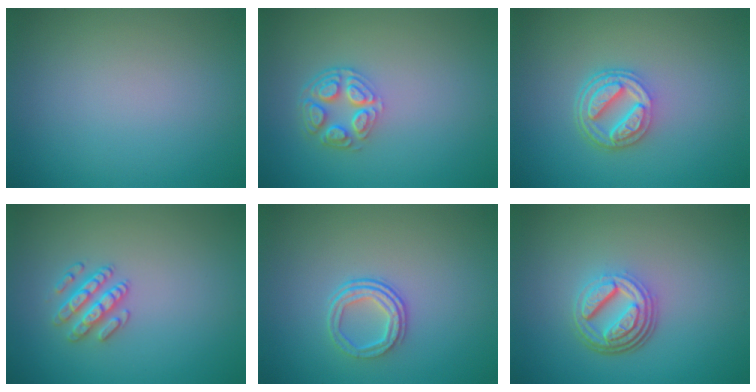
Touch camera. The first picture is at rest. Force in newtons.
{"total": 4.1, "press": 3.2, "slide": 2.6}
{"total": 4.5, "press": 3.3, "slide": 3.0}
{"total": 2.5, "press": 2.4, "slide": 0.5}
{"total": 2.4, "press": 1.7, "slide": 1.7}
{"total": 4.9, "press": 3.5, "slide": 3.4}